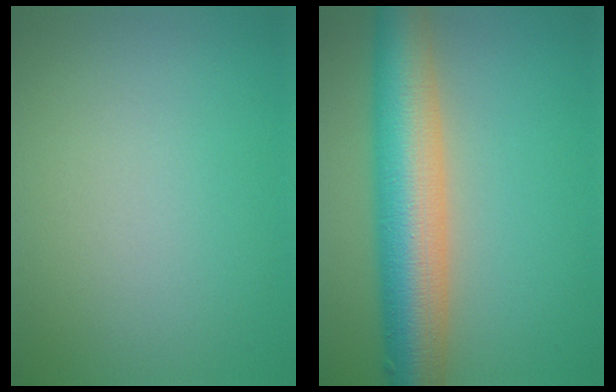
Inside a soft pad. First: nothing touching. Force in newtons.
{"total": 10.2, "press": 10.2, "slide": 0.6}